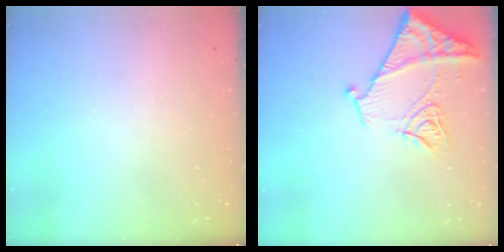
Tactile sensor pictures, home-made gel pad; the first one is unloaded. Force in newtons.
{"total": 11.9, "press": 11.8, "slide": 1.4}